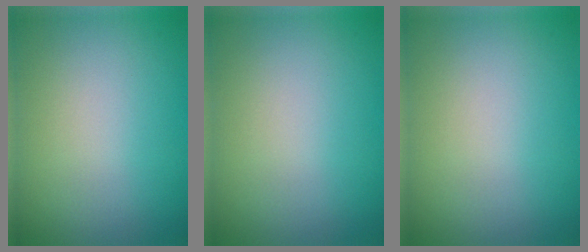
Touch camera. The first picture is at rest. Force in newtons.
{"total": 0.0}
{"total": 0.0}